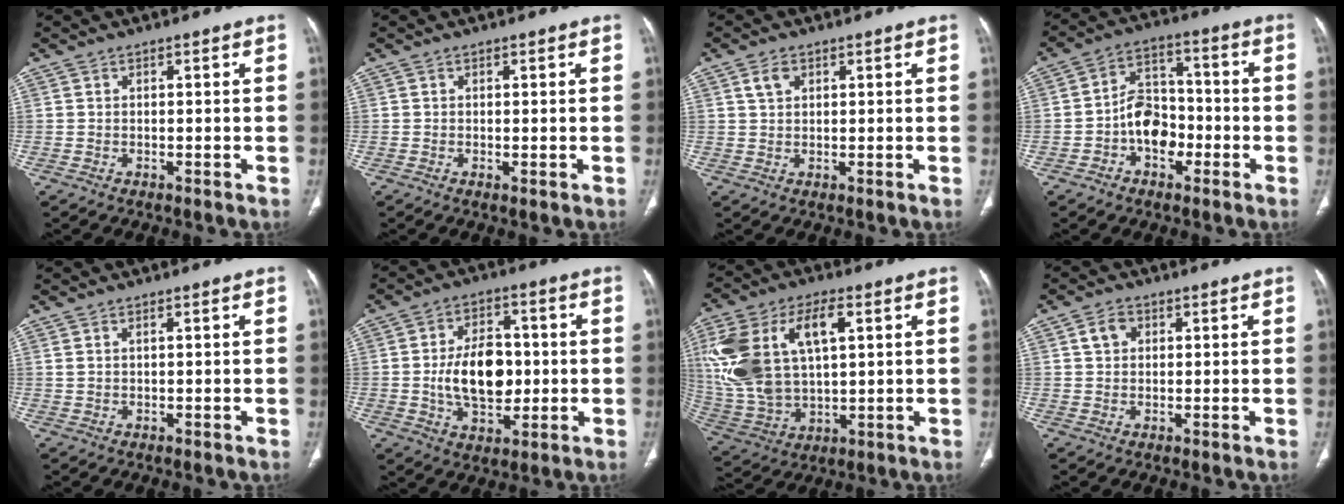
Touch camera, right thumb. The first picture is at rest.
{"total": 0.6, "force": [-0.1, 0.2, 0.5], "torque": [-0.014, -0.003, -0.001]}
{"total": 2.7, "force": [1.3, 1.8, 1.5], "torque": [-0.024, -0.001, 0.028]}
{"total": 9.1, "force": [-2.9, 6.5, 5.7], "torque": [-0.065, 0.040, -0.059]}
{"total": 0.9, "force": [0.4, 0.3, 0.8], "torque": [-0.024, 0.009, 0.015]}
{"total": 12.8, "force": [-0.5, 8.2, 9.8], "torque": [-0.135, 0.009, -0.003]}
{"total": 21.5, "force": [5.6, 11.7, 17.2], "torque": [-0.364, 0.003, 0.111]}
{"total": 3.2, "force": [1.1, 2.5, 1.7], "torque": [-0.022, 0.004, 0.021]}